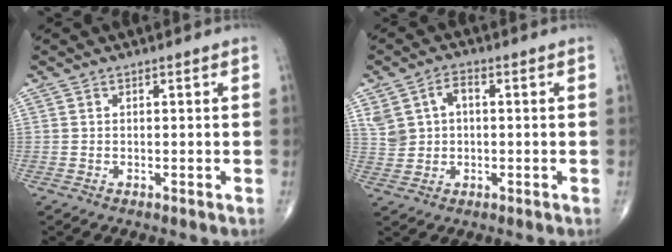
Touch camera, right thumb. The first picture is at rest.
{"total": 5.3, "force": [1.2, 3.8, 3.5], "torque": [-0.055, 0.008, 0.025]}